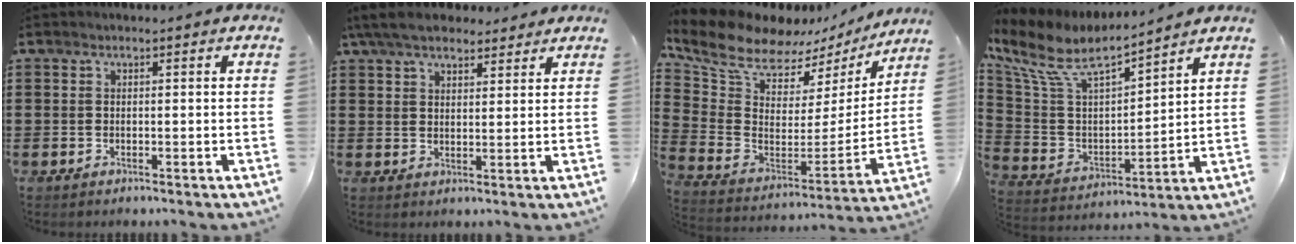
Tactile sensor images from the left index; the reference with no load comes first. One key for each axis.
{"total": 6.2, "fx": 5.2, "fy": 2.1, "fz": 2.6, "tx": -0.065, "ty": -0.003, "tz": 0.099}
{"total": 10.0, "fx": 8.0, "fy": 4.5, "fz": 3.9, "tx": -0.121, "ty": -0.048, "tz": 0.146}
{"total": 8.9, "fx": 6.9, "fy": 3.0, "fz": 4.8, "tx": -0.127, "ty": -0.037, "tz": 0.117}